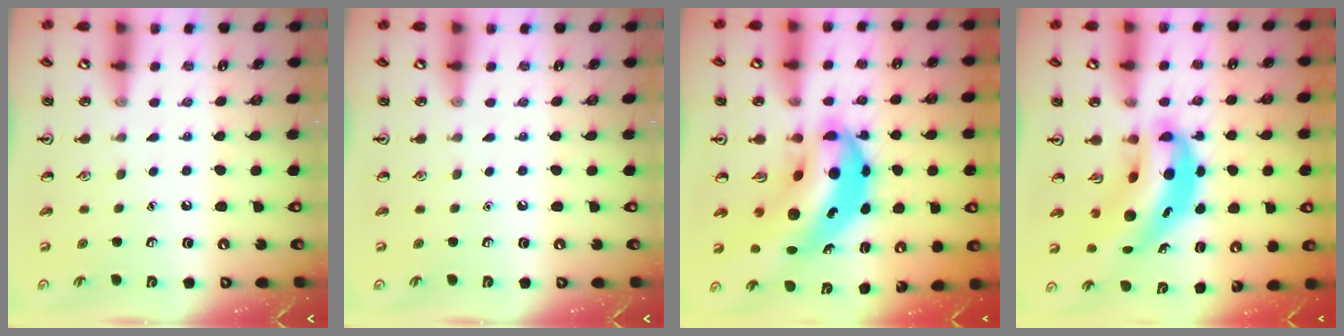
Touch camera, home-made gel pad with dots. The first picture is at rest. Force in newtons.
{"total": 0.0}
{"total": 12.5, "press": 12.0, "slide": 3.3}
{"total": 9.5, "press": 9.1, "slide": 2.7}